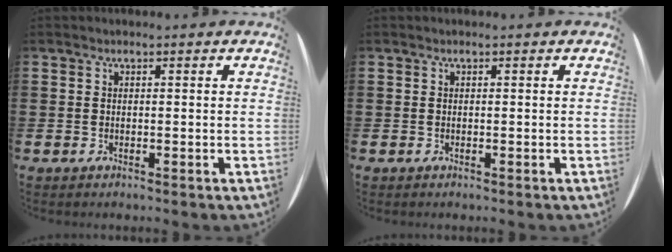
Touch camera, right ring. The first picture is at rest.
{"total": 0.0}